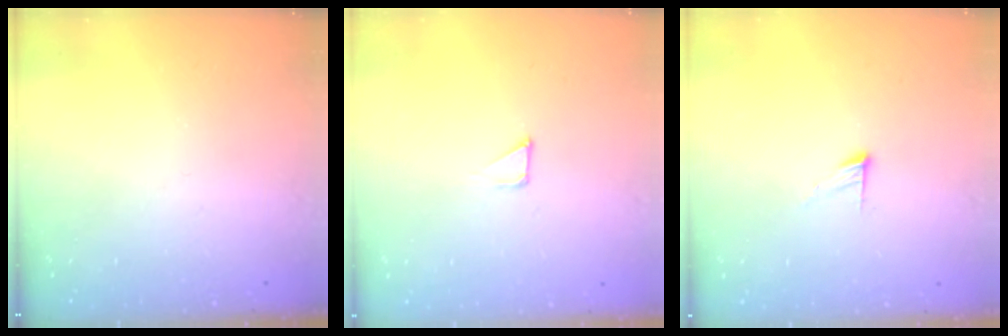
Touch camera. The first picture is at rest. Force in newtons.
{"total": 1.2, "press": 1.2, "slide": 0.0}
{"total": 4.5, "press": 4.5, "slide": 0.4}